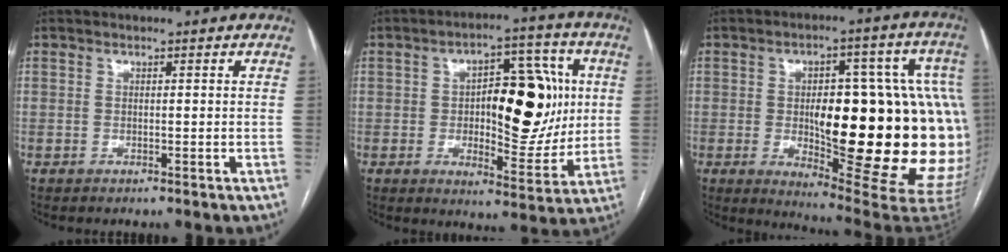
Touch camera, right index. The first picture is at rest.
{"total": 16.0, "force": [1.5, 6.7, 14.5], "torque": [-0.202, 0.025, 0.032]}
{"total": 28.5, "force": [-2.0, 6.6, 27.7], "torque": [-0.281, 0.026, -0.007]}